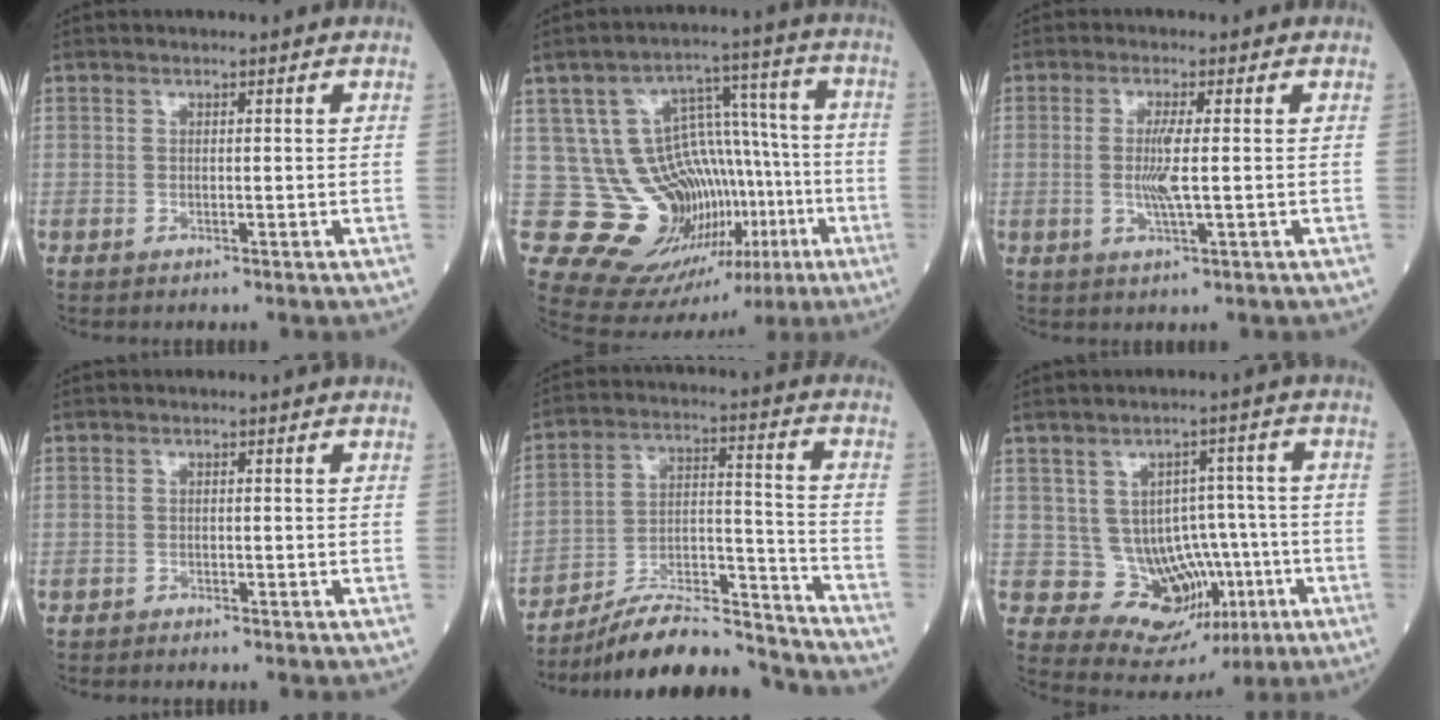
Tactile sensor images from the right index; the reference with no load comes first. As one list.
[{"total": 20.0, "force": [-5.8, 11.9, 15.0], "torque": [-0.230, 0.037, -0.063]}, {"total": 4.2, "force": [0.0, 0.2, 4.2], "torque": [-0.085, -0.005, -0.001]}, {"total": 0.8, "force": [-0.8, 0.2, 0.2], "torque": [-0.007, -0.001, -0.014]}, {"total": 16.8, "force": [-16.0, 1.6, 4.9], "torque": [-0.086, 0.032, -0.269]}, {"total": 10.2, "force": [-2.2, 7.8, 6.1], "torque": [-0.078, 0.022, -0.010]}]